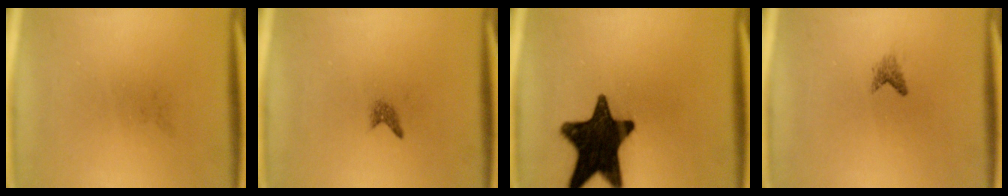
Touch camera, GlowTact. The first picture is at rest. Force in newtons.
{"total": 0.9}
{"total": 17.7}
{"total": 1.0}